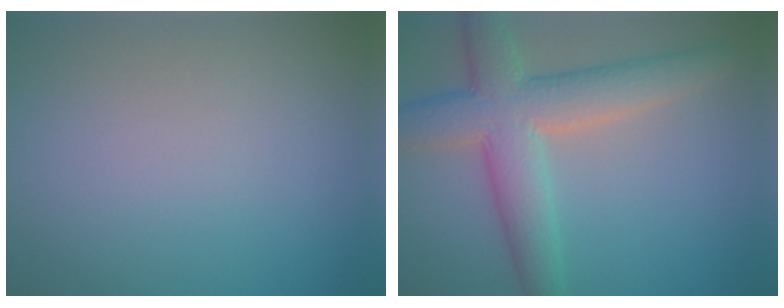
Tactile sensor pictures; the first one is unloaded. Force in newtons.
{"total": 7.2, "press": 7.2, "slide": 0.3}